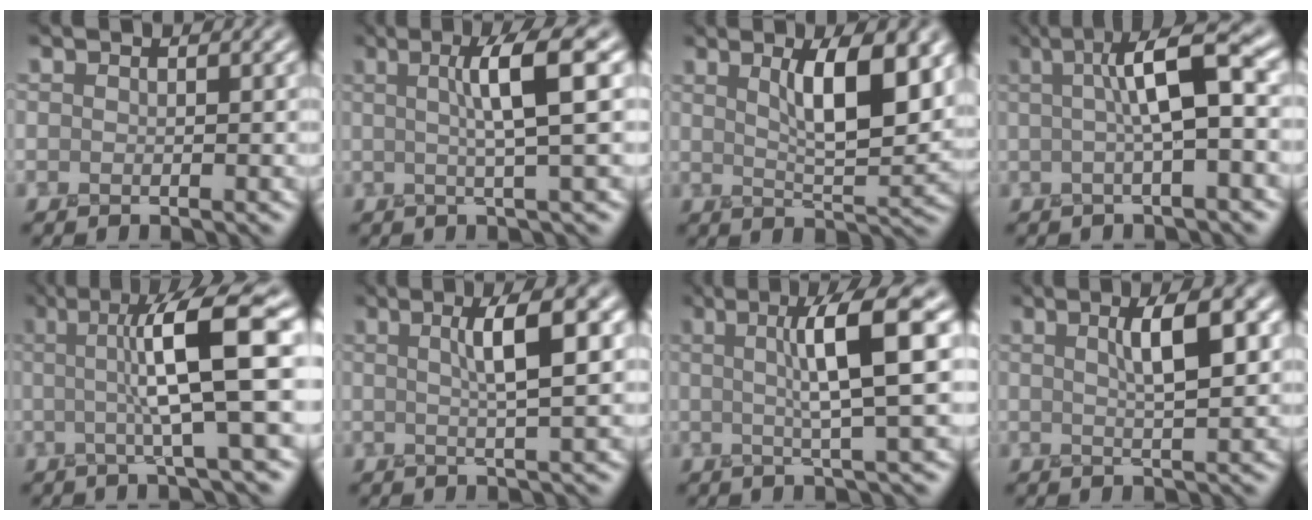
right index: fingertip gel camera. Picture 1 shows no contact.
{"total": 5.3, "force": [1.2, 0.6, 5.2], "torque": [-0.077, 0.011, 0.016]}
{"total": 6.8, "force": [2.6, 1.8, 6.1], "torque": [-0.085, 0.000, 0.043]}
{"total": 6.4, "force": [1.0, 1.2, 6.2], "torque": [-0.093, 0.019, 0.008]}
{"total": 9.2, "force": [1.2, 1.4, 9.0], "torque": [-0.124, 0.010, 0.015]}
{"total": 5.1, "force": [1.5, 1.0, 4.8], "torque": [-0.062, 0.013, 0.017]}
{"total": 7.1, "force": [1.6, 1.0, 6.8], "torque": [-0.098, 0.018, 0.023]}
{"total": 4.5, "force": [1.5, 1.0, 4.1], "torque": [-0.055, 0.013, 0.019]}